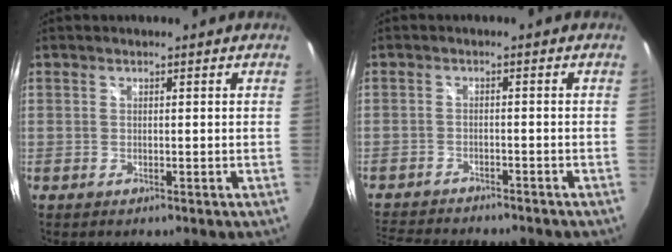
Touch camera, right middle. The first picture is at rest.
{"total": 9.6, "force": [-8.8, 2.0, 3.1], "torque": [-0.085, -0.012, -0.142]}